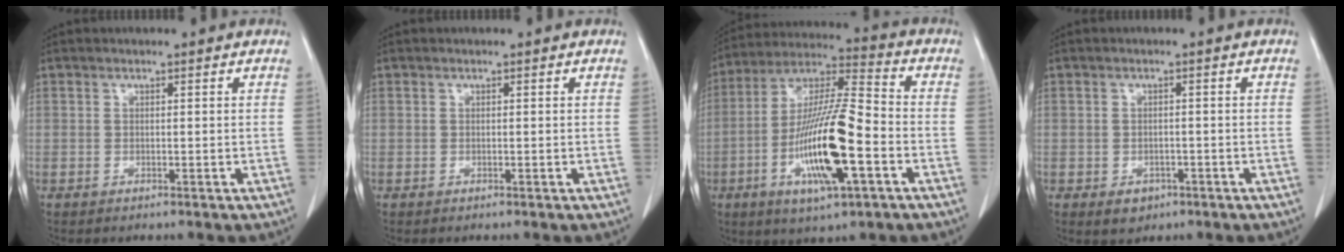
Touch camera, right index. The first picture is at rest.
{"total": 0.0}
{"total": 17.4, "force": [-5.2, 2.6, 16.4], "torque": [-0.323, -0.006, -0.090]}
{"total": 2.7, "force": [-1.4, 2.1, 1.0], "torque": [-0.010, 0.004, -0.010]}